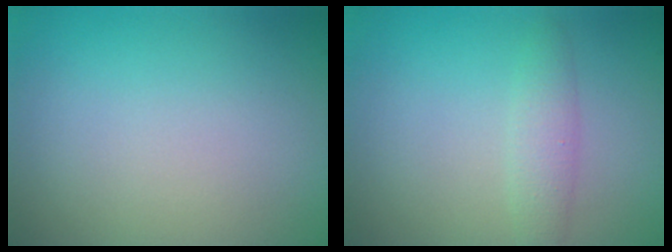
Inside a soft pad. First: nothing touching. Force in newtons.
{"total": 2.0, "press": 2.0, "slide": 0.1}